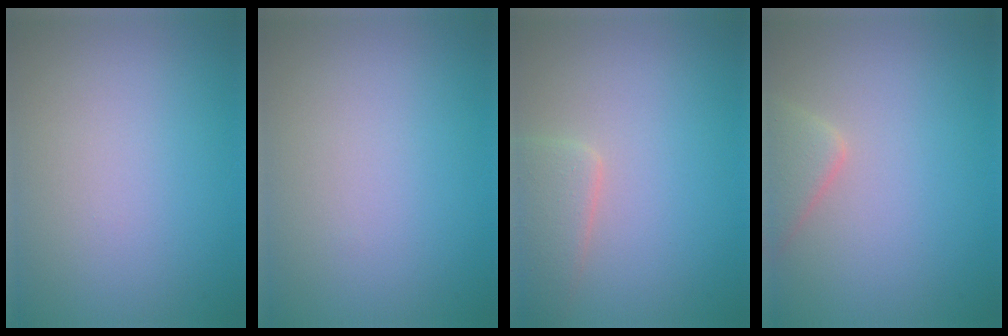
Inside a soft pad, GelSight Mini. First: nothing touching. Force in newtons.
{"total": 0.0}
{"total": 2.9, "press": 2.9, "slide": 0.3}
{"total": 2.8, "press": 2.7, "slide": 0.1}